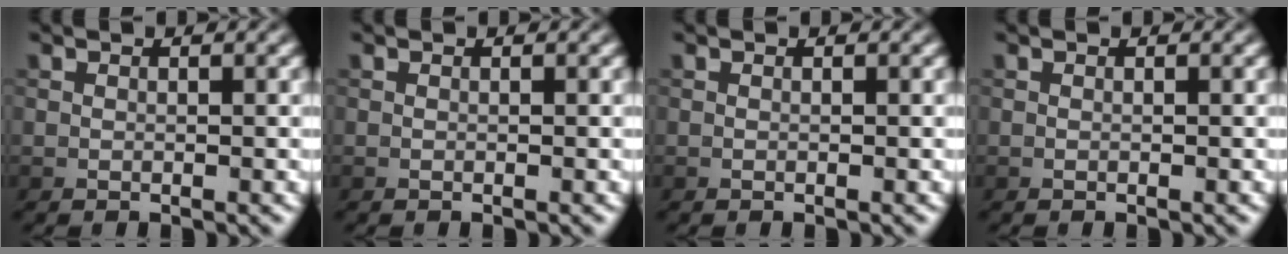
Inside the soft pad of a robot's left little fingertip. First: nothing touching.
{"total": 0.0}
{"total": 0.0}
{"total": 0.0}